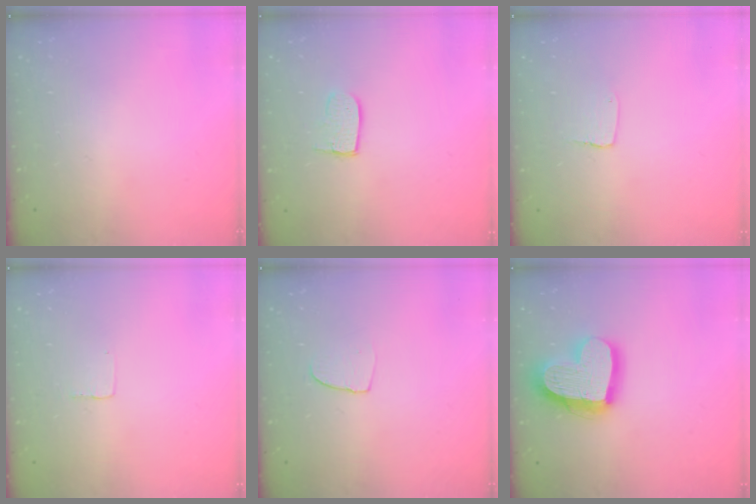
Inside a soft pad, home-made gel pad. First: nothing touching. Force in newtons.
{"total": 6.3, "press": 6.3, "slide": 0.5}
{"total": 3.5, "press": 3.4, "slide": 0.3}
{"total": 1.9, "press": 1.9, "slide": 0.1}
{"total": 5.0, "press": 4.9, "slide": 0.5}
{"total": 19.3, "press": 19.3, "slide": 1.6}